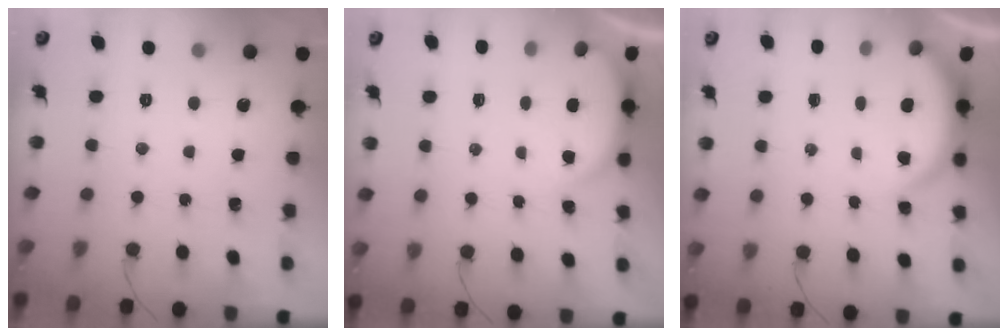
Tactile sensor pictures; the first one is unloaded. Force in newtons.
{"total": 3.1, "press": 3.1, "slide": 0.5}
{"total": 3.3, "press": 3.2, "slide": 0.5}